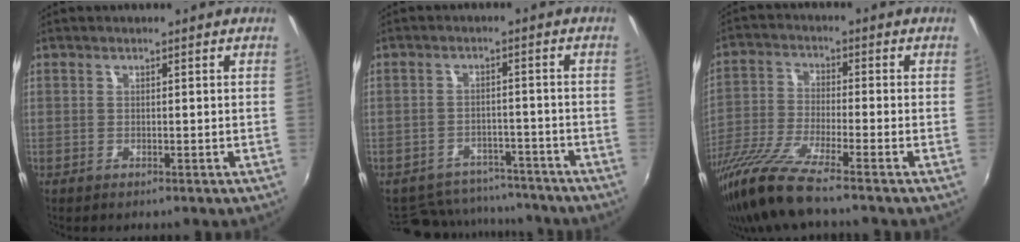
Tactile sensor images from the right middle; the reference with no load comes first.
{"total": 13.7, "force": [-11.8, 6.1, 3.6], "torque": [-0.094, 0.021, -0.152]}
{"total": 12.9, "force": [-10.0, 0.1, 8.1], "torque": [-0.173, -0.037, -0.193]}